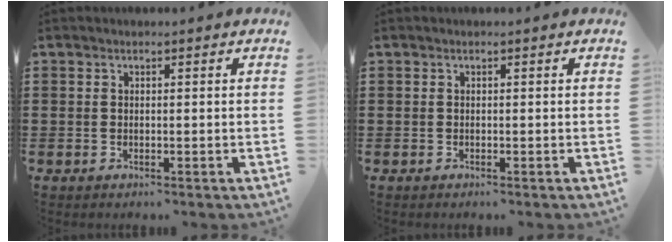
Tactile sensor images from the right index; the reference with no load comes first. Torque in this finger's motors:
{"motor_torque": [-1.86, 0.28, -1.05, -0.14]}